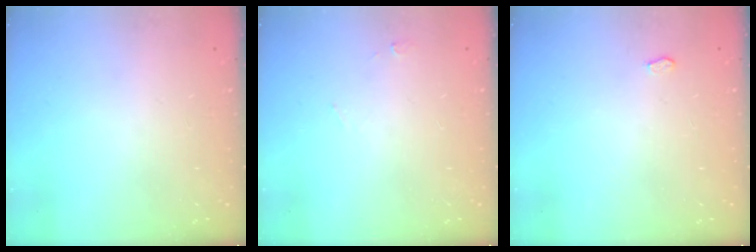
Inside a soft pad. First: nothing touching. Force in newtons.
{"total": 9.1, "press": 4.0, "slide": 8.2}
{"total": 2.3, "press": 2.3, "slide": 0.3}